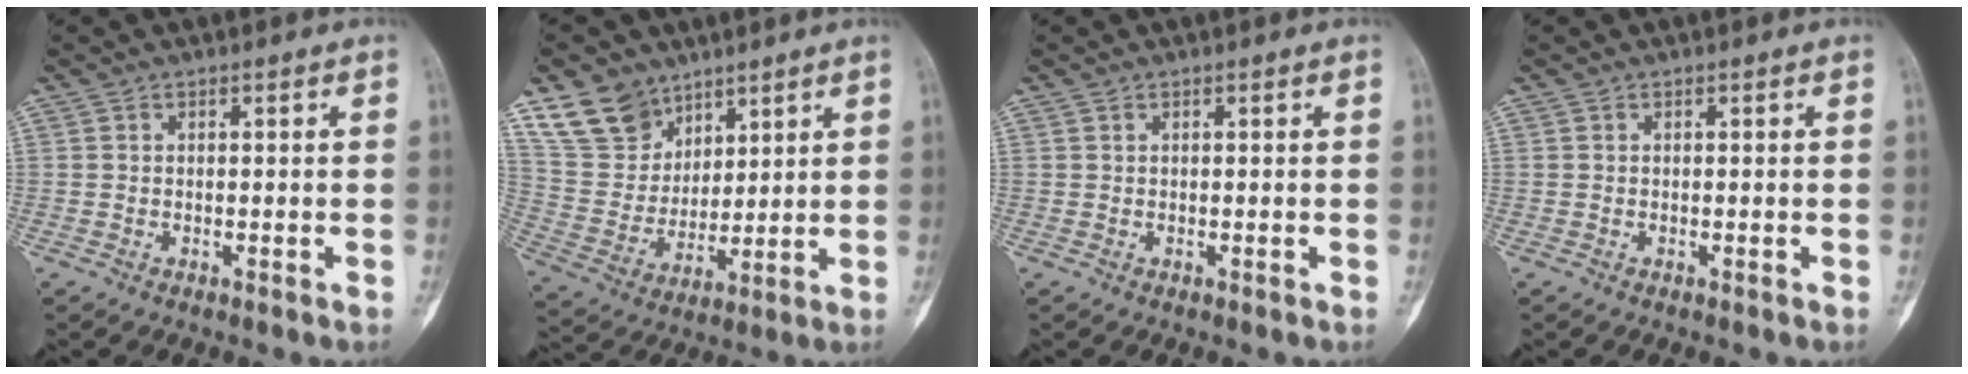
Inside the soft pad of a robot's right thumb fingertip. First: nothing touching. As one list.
[{"total": 12.2, "force": [8.4, 8.4, 3.1], "torque": [-0.033, -0.043, 0.178]}, {"total": 0.0}, {"total": 0.0}]